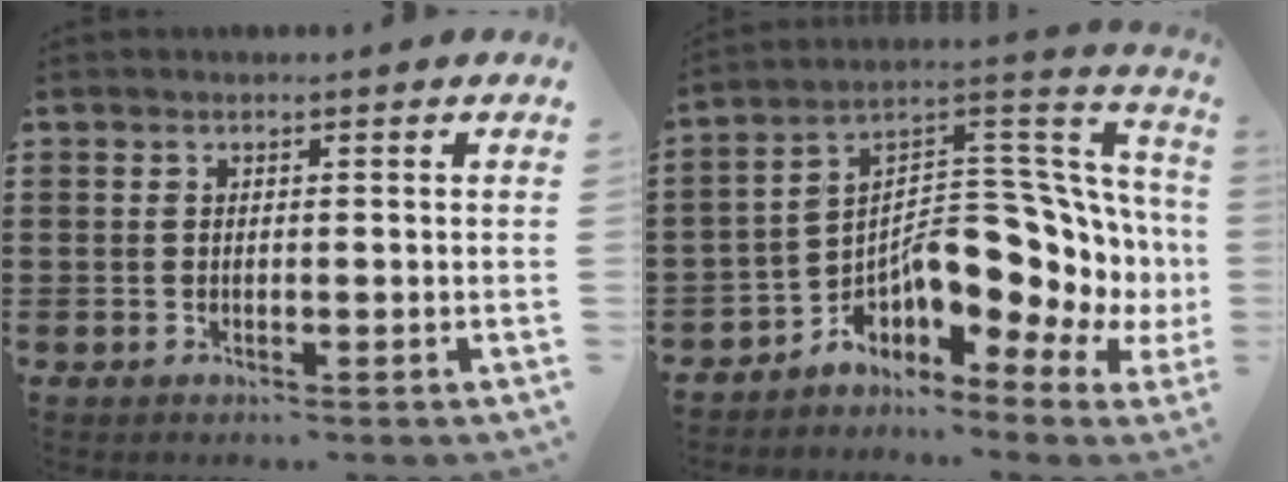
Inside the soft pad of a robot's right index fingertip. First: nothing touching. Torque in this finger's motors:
{"motor_torque": [2.14, 0.00, 1.05, 0.16]}